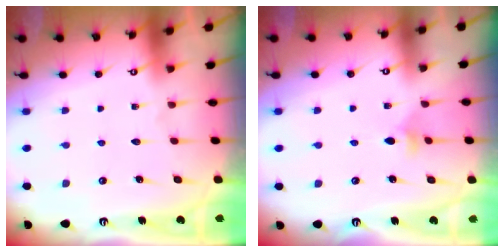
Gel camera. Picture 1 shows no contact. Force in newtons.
{"total": 3.5, "press": 3.3, "slide": 0.9}